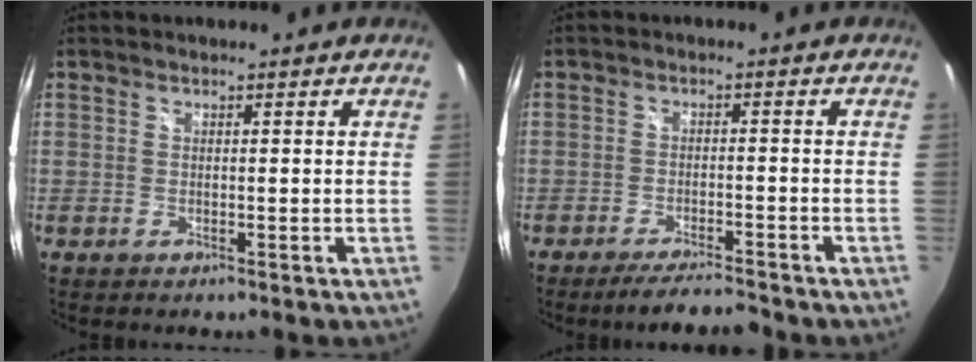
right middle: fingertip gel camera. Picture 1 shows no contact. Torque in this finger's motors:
{"motor_torque": [0.70, -0.92, -0.04, 0.00]}